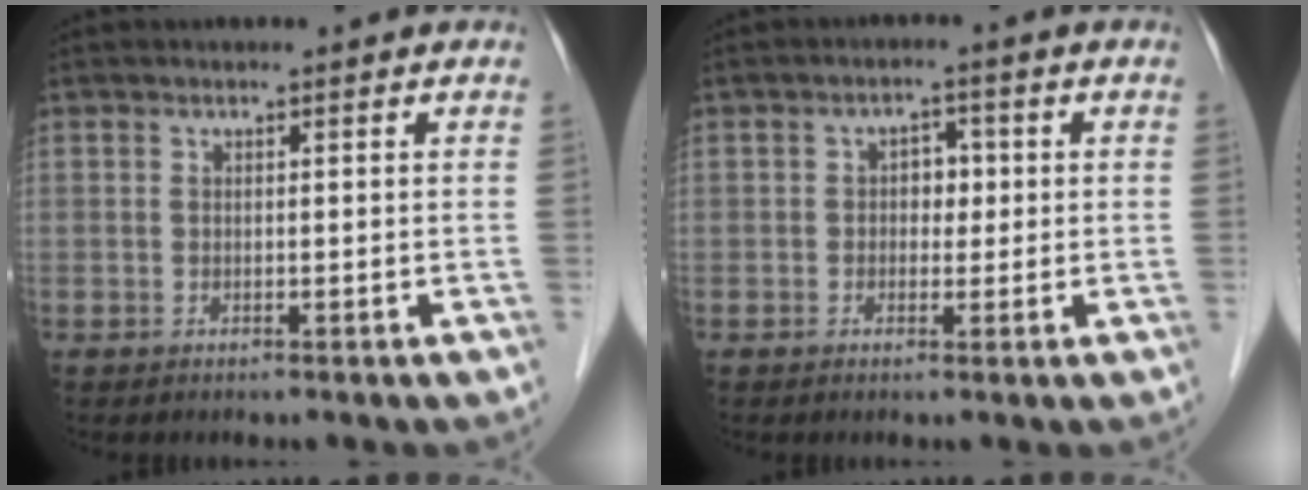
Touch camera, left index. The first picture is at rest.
{"total": 2.9, "force": [0.1, 2.1, 2.1], "torque": [-0.028, 0.011, 0.001]}